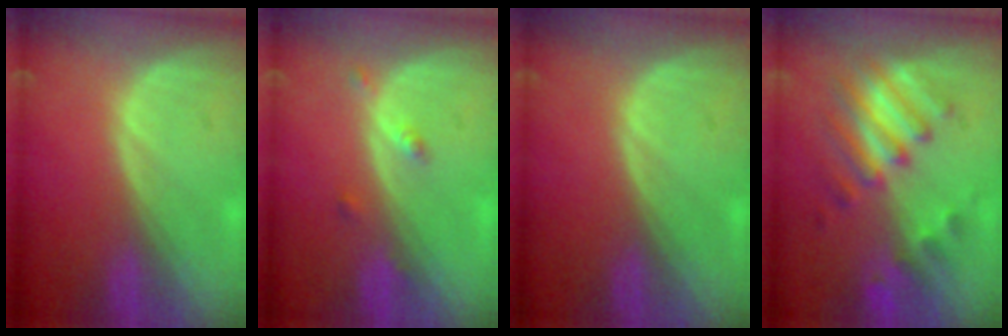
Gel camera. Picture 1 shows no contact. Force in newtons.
{"total": 2.2, "press": 1.8, "slide": 1.3}
{"total": 0.0}
{"total": 7.9, "press": 7.6, "slide": 1.9}